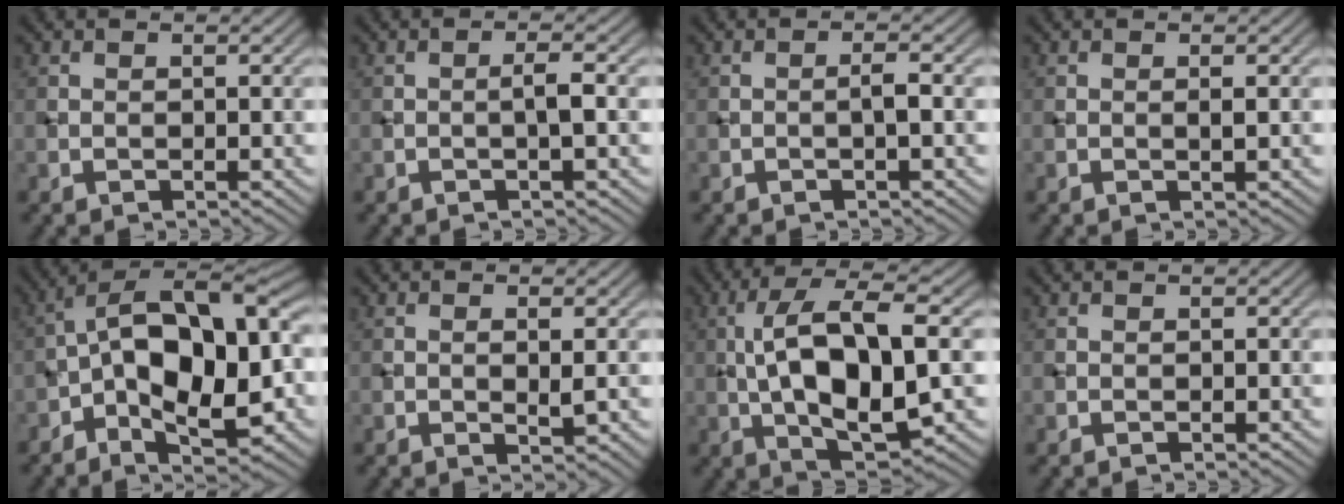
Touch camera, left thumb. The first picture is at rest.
{"total": 1.6, "force": [-0.3, 0.0, 1.6], "torque": [-0.032, 0.004, -0.010]}
{"total": 1.3, "force": [-0.4, 0.0, 1.2], "torque": [-0.024, 0.004, -0.010]}
{"total": 0.7, "force": [0.0, -0.1, 0.7], "torque": [-0.016, -0.001, -0.001]}
{"total": 15.0, "force": [-2.0, 8.0, 12.5], "torque": [-0.209, 0.016, -0.047]}
{"total": 2.0, "force": [-0.1, 0.5, 1.9], "torque": [-0.037, -0.005, -0.001]}
{"total": 12.7, "force": [0.2, 4.9, 11.7], "torque": [-0.228, 0.006, 0.007]}
{"total": 0.0}